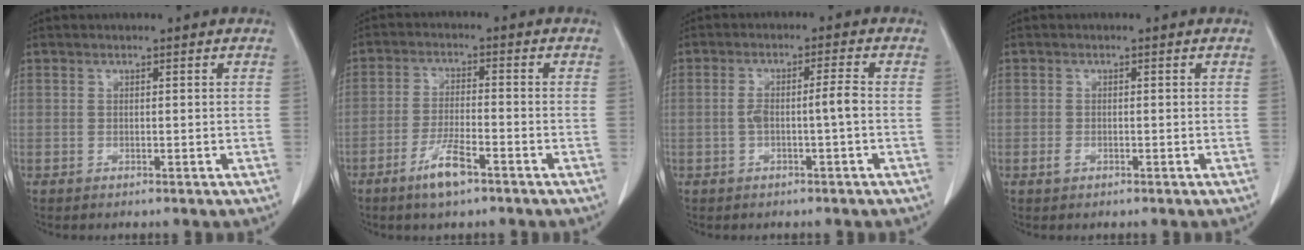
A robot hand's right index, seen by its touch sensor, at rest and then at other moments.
{"total": 6.2, "force": [-4.0, 1.0, 4.7], "torque": [-0.095, -0.006, -0.071]}
{"total": 3.8, "force": [-0.6, 0.1, 3.7], "torque": [-0.069, 0.016, -0.004]}
{"total": 1.0, "force": [-0.5, 0.7, 0.5], "torque": [-0.009, 0.002, -0.005]}